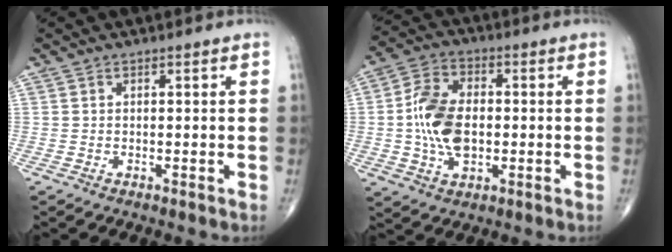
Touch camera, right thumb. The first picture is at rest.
{"total": 12.1, "force": [-0.6, 7.5, 9.5], "torque": [-0.171, 0.012, -0.013]}